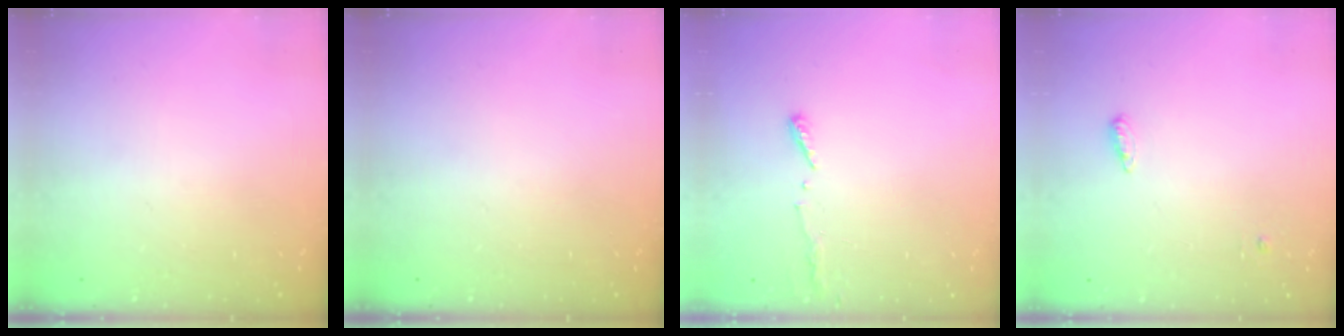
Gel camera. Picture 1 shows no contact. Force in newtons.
{"total": 0.0}
{"total": 3.5, "press": 3.4, "slide": 0.3}
{"total": 4.2, "press": 4.1, "slide": 0.8}